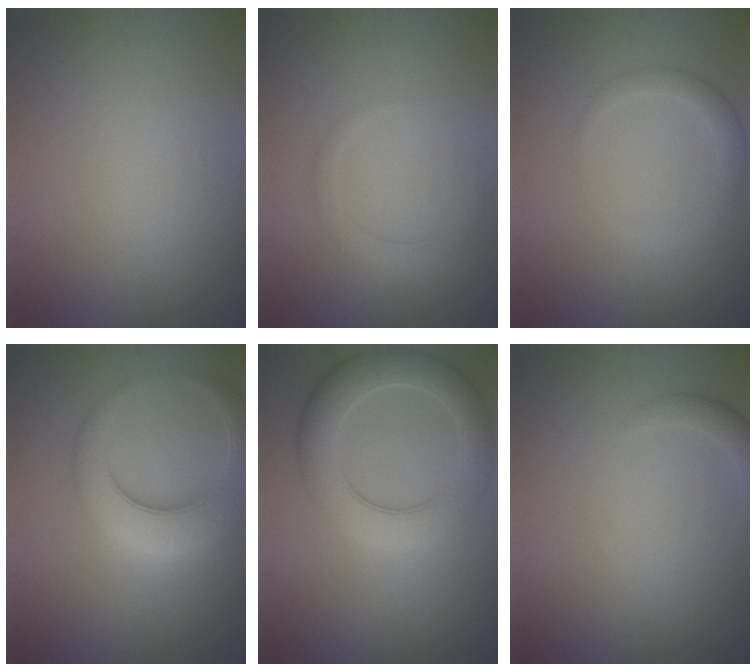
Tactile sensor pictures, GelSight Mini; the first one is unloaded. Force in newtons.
{"total": 1.7, "press": 1.7, "slide": 0.1}
{"total": 2.0, "press": 2.0, "slide": 0.2}
{"total": 7.4, "press": 7.4, "slide": 0.3}
{"total": 6.6, "press": 6.6, "slide": 0.0}
{"total": 1.4, "press": 1.4, "slide": 0.1}